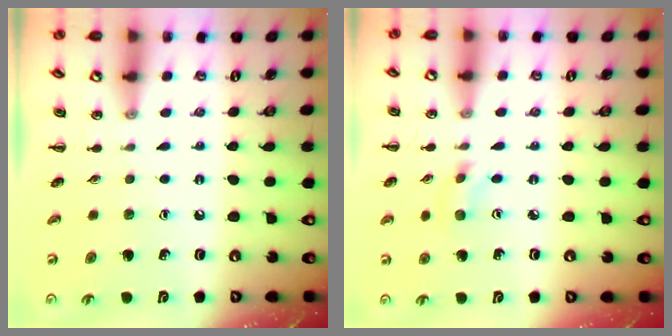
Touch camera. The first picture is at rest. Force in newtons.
{"total": 2.3, "press": 2.1, "slide": 0.9}